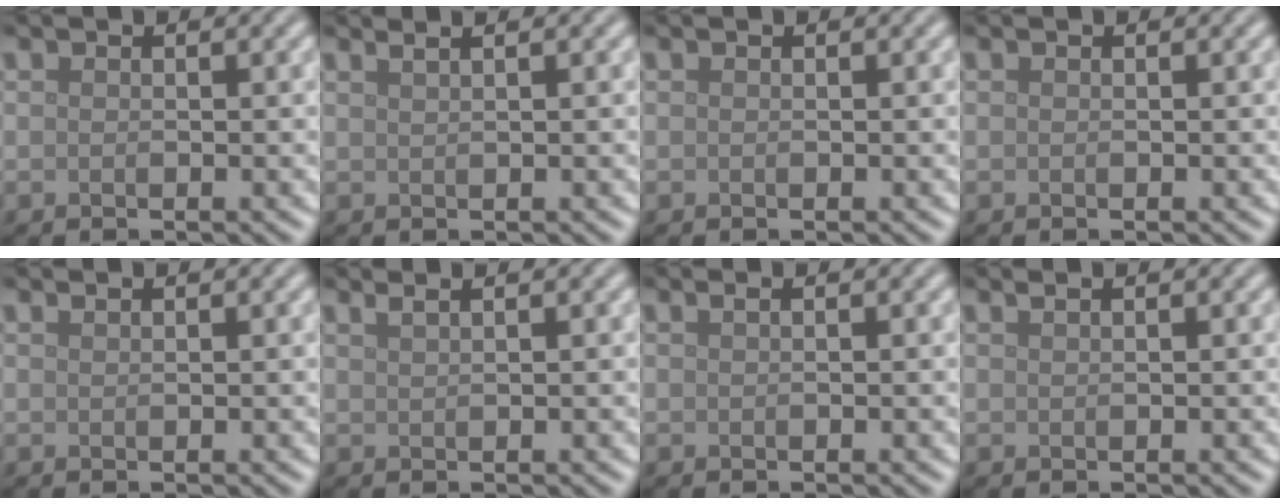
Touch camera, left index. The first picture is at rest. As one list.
[{"total": 3.0, "force": [2.0, 1.4, 1.8], "torque": [-0.002, 0.018, 0.000]}, {"total": 0.0}, {"total": 0.0}, {"total": 0.5, "force": [0.5, 0.1, 0.2], "torque": [-0.002, 0.000, 0.007]}, {"total": 2.8, "force": [1.9, 1.3, 1.7], "torque": [-0.006, 0.014, 0.001]}, {"total": 0.8, "force": [0.4, 0.4, 0.6], "torque": [-0.008, 0.001, 0.003]}, {"total": 1.4, "force": [0.9, 0.6, 0.9], "torque": [-0.002, -0.002, 0.001]}]